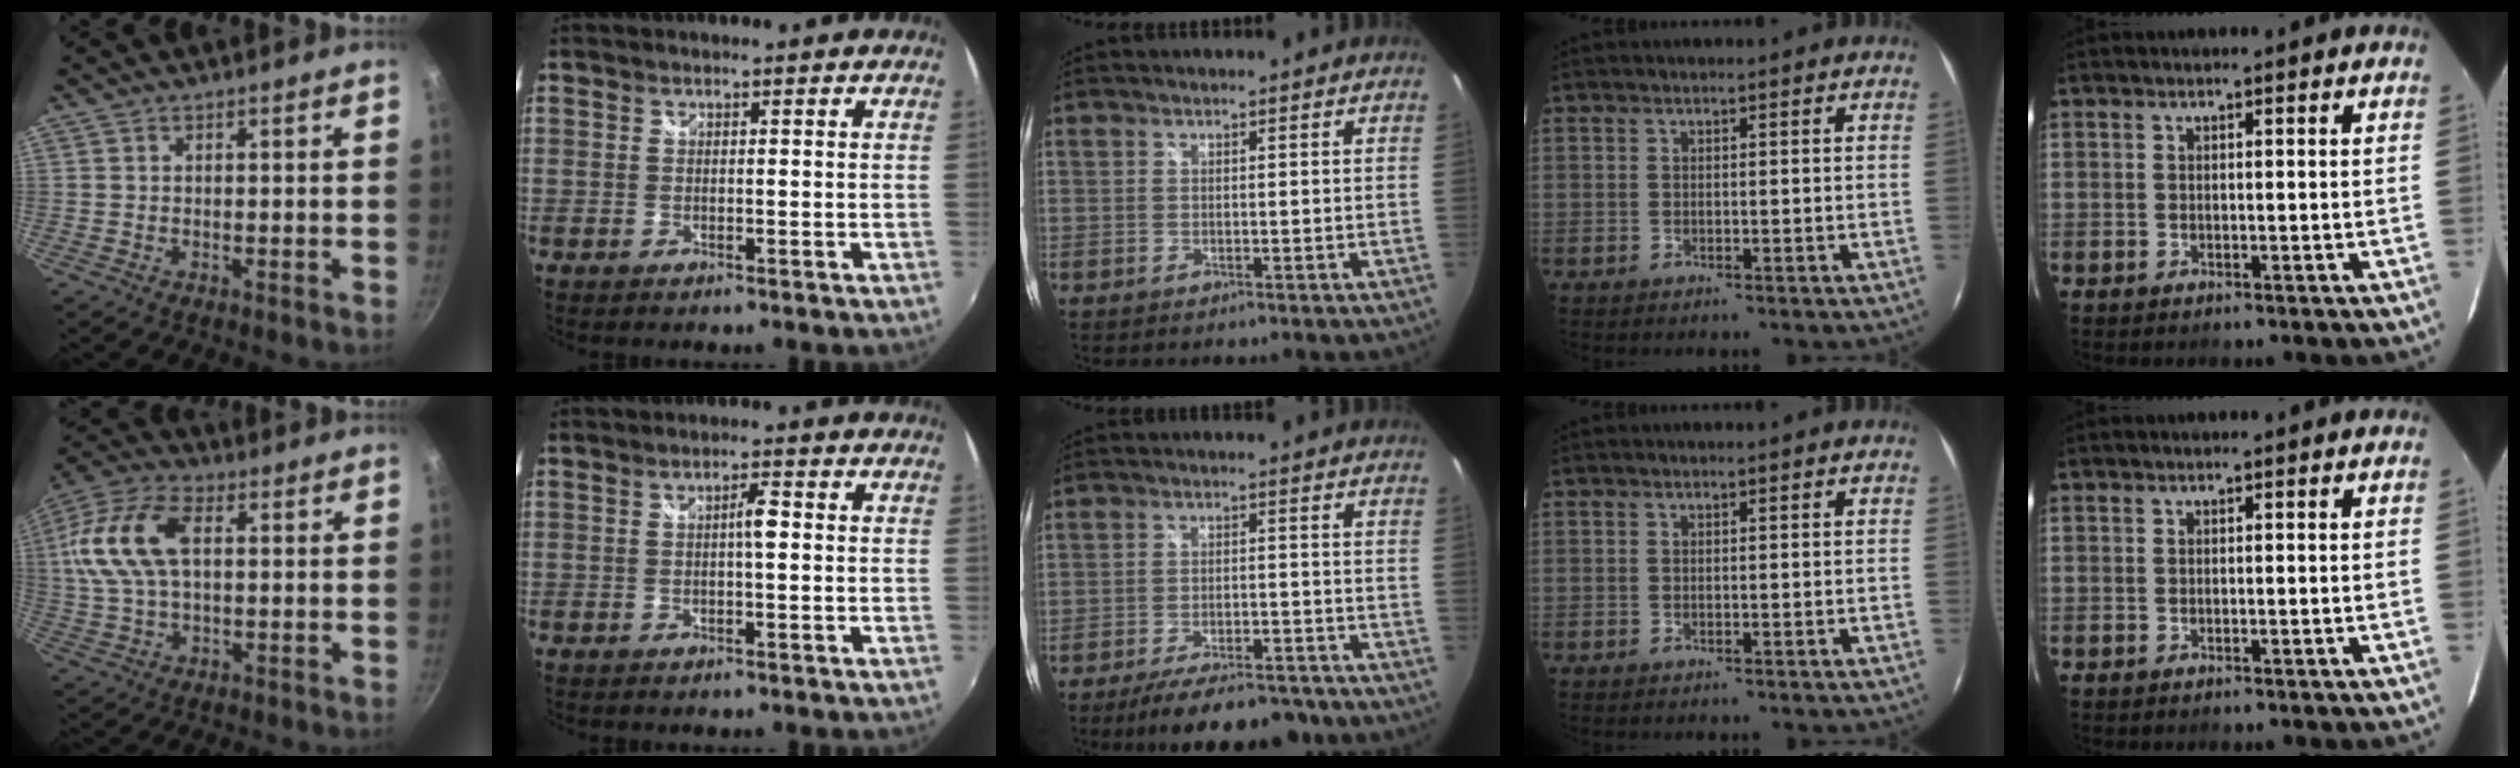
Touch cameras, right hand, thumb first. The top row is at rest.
{"thumb": {"total": 15.2, "force": [2.5, 8.6, 12.3], "torque": [-0.243, 0.021, 0.034]}, "index": {"total": 2.4, "force": [-0.1, 0.5, 2.4], "torque": [-0.040, 0.006, -0.003]}, "middle": {"total": 13.9, "force": [-11.3, 4.2, 7.0], "torque": [-0.132, -0.018, -0.161]}}